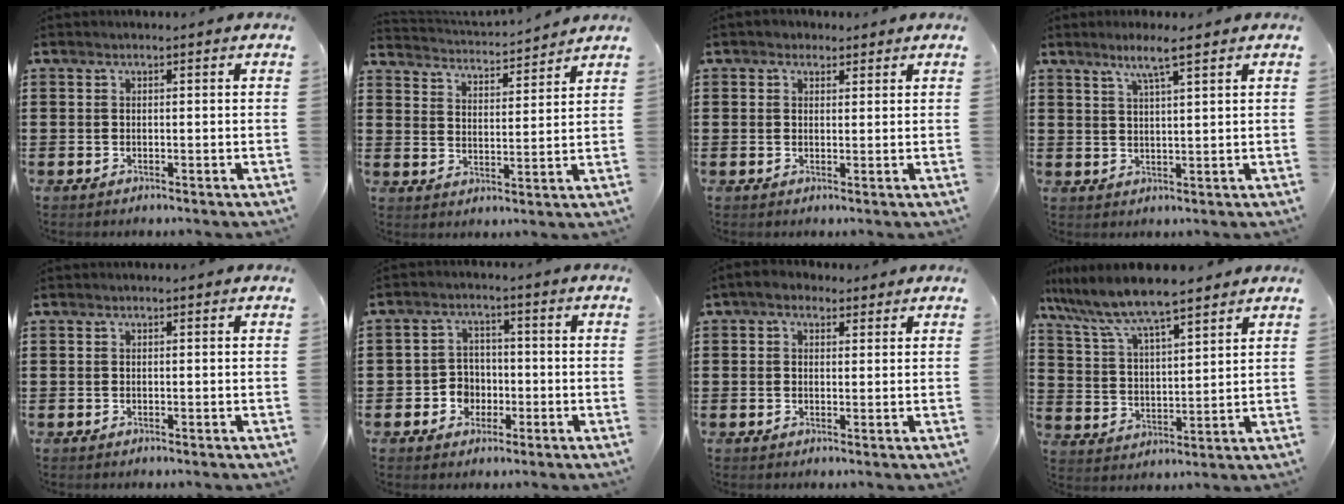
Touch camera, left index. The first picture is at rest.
{"total": 2.9, "force": [2.9, -0.1, -0.1], "torque": [-0.018, -0.026, 0.044]}
{"total": 1.7, "force": [1.2, 1.2, 0.3], "torque": [-0.001, 0.004, 0.022]}
{"total": 4.3, "force": [2.9, 0.0, 3.2], "torque": [-0.069, 0.003, 0.050]}
{"total": 0.0}
{"total": 4.0, "force": [-1.3, 3.6, 1.2], "torque": [-0.035, 0.007, -0.028]}
{"total": 2.5, "force": [1.5, 1.6, 1.2], "torque": [-0.029, 0.009, 0.028]}
{"total": 7.8, "force": [6.9, 0.8, 3.7], "torque": [-0.098, -0.031, 0.118]}